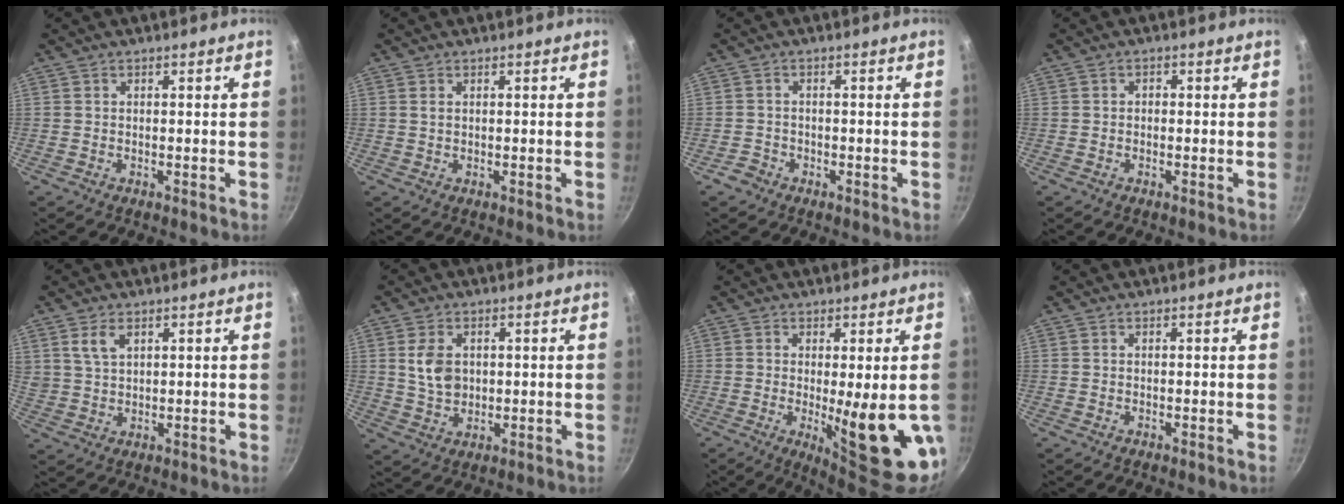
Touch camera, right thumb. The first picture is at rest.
{"total": 1.1, "force": [0.4, 0.8, 0.7], "torque": [-0.011, 0.002, 0.006]}
{"total": 2.3, "force": [-1.4, 1.7, 0.4], "torque": [-0.002, 0.020, -0.023]}
{"total": 1.1, "force": [-0.2, 0.9, 0.5], "torque": [-0.007, 0.005, -0.005]}
{"total": 4.8, "force": [2.3, 2.8, 3.0], "torque": [-0.048, -0.005, 0.052]}
{"total": 6.7, "force": [1.3, 4.8, 4.4], "torque": [-0.070, -0.008, 0.027]}
{"total": 14.6, "force": [-2.4, 3.6, 14.0], "torque": [-0.174, -0.025, -0.019]}
{"total": 0.0}